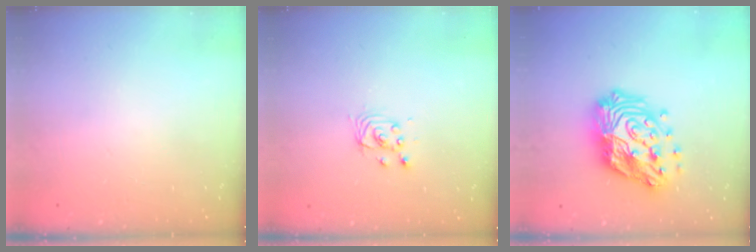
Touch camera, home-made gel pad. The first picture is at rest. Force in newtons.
{"total": 3.3, "press": 3.3, "slide": 0.3}
{"total": 20.7, "press": 20.7, "slide": 1.9}